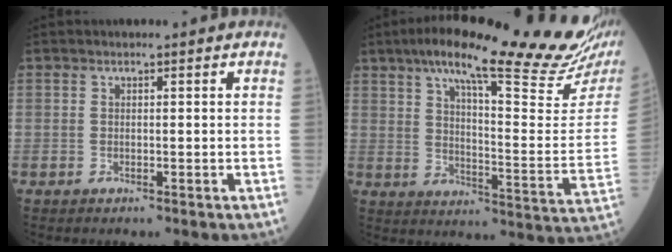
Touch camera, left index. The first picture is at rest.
{"total": 27.7, "force": [21.2, 1.9, 17.8], "torque": [-0.243, -0.029, 0.274]}